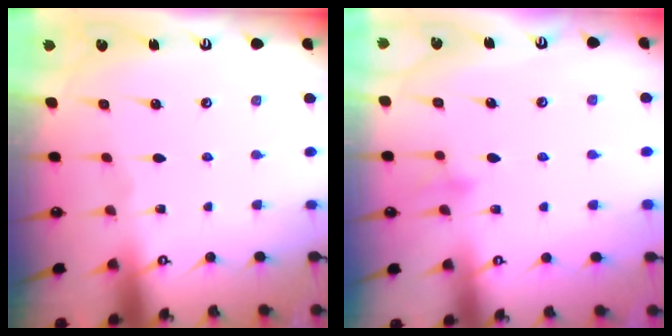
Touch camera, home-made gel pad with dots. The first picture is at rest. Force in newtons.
{"total": 7.5, "press": 7.4, "slide": 0.6}